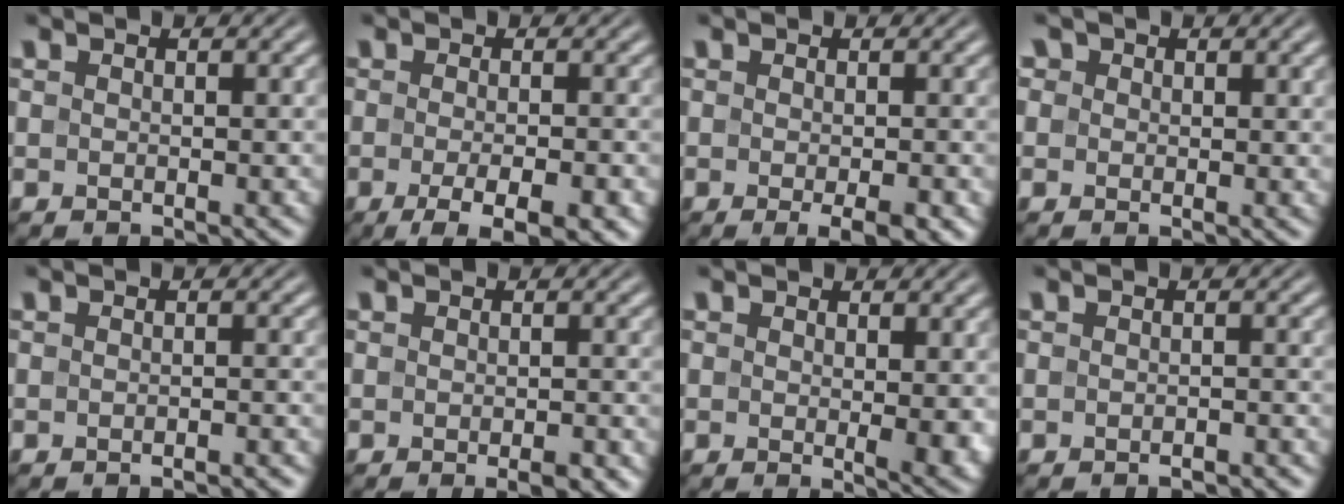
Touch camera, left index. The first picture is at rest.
{"total": 5.4, "force": [-2.6, 1.5, 4.5], "torque": [-0.071, -0.006, -0.035]}
{"total": 2.8, "force": [-1.1, 0.5, 2.5], "torque": [-0.037, -0.006, -0.015]}
{"total": 2.0, "force": [0.9, 1.6, 0.6], "torque": [-0.006, 0.003, -0.001]}
{"total": 1.8, "force": [-1.6, 0.3, 0.8], "torque": [0.003, 0.007, -0.020]}
{"total": 1.9, "force": [-1.1, 0.4, 1.5], "torque": [-0.020, -0.003, -0.014]}
{"total": 2.6, "force": [0.4, 0.8, 2.4], "torque": [-0.029, -0.010, 0.008]}
{"total": 1.5, "force": [-1.4, 0.3, 0.6], "torque": [-0.004, 0.004, -0.017]}